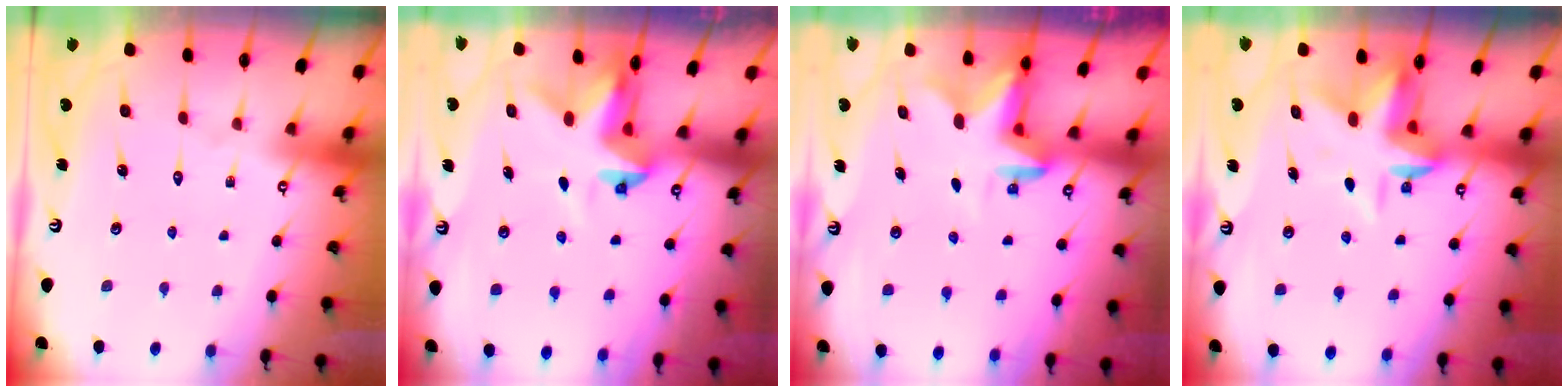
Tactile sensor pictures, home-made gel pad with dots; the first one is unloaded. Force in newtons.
{"total": 4.0, "press": 4.0, "slide": 0.1}
{"total": 2.4, "press": 2.3, "slide": 0.4}
{"total": 5.8, "press": 5.7, "slide": 1.0}